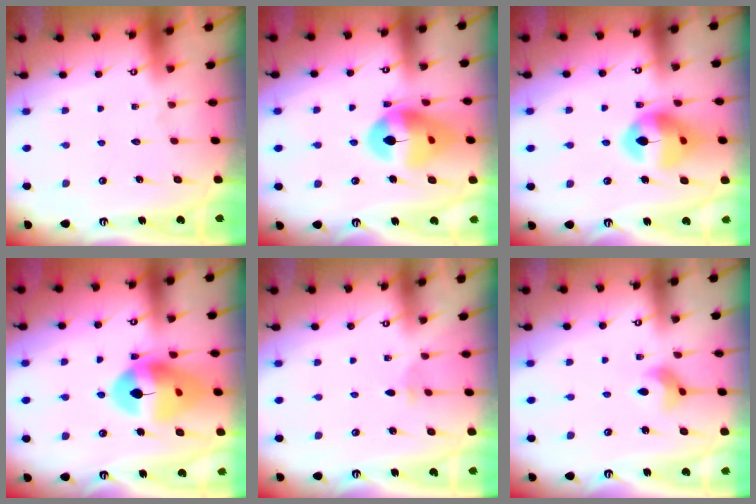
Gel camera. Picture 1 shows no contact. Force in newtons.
{"total": 15.7, "press": 15.6, "slide": 1.8}
{"total": 14.1, "press": 14.0, "slide": 1.8}
{"total": 16.2, "press": 16.0, "slide": 2.2}
{"total": 1.8, "press": 1.8, "slide": 0.3}
{"total": 5.2, "press": 5.2, "slide": 0.4}